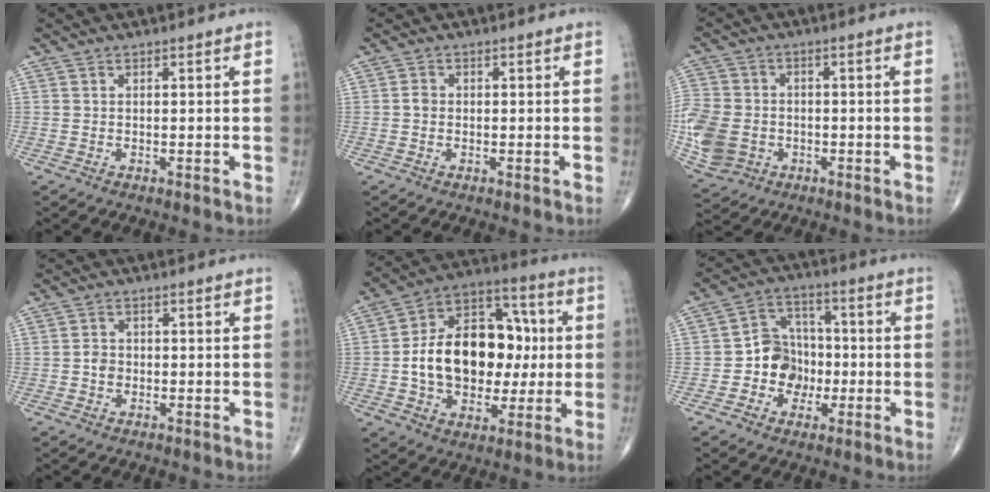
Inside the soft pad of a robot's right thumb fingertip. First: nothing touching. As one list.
[{"total": 1.3, "force": [-0.2, 1.1, 0.7], "torque": [-0.008, 0.003, -0.005]}, {"total": 16.5, "force": [-3.5, 13.5, 8.8], "torque": [-0.234, 0.005, -0.058]}, {"total": 2.1, "force": [-0.4, 1.7, 1.0], "torque": [-0.011, 0.008, -0.009]}, {"total": 22.6, "force": [0.5, 15.3, 16.5], "torque": [-0.235, 0.033, 0.015]}, {"total": 9.2, "force": [-2.0, 8.1, 4.0], "torque": [-0.019, 0.034, -0.043]}]